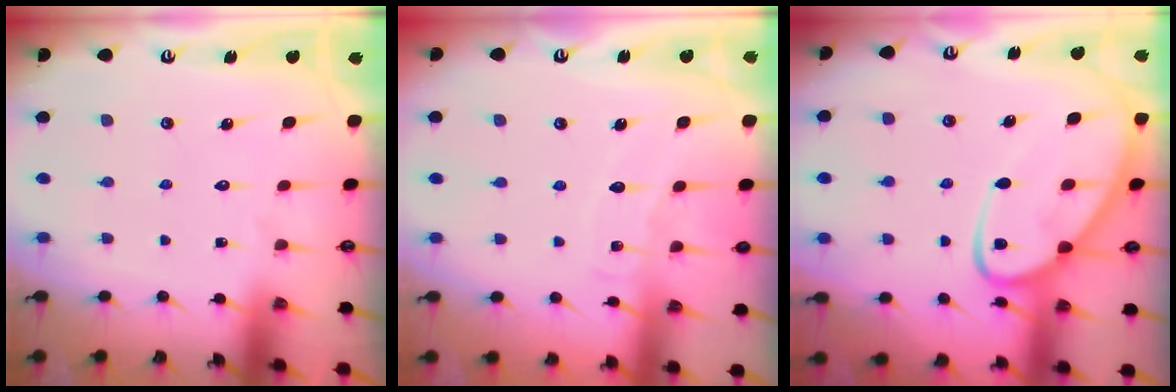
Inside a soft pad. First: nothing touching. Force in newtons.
{"total": 5.5, "press": 5.5, "slide": 0.6}
{"total": 10.3, "press": 10.3, "slide": 1.0}